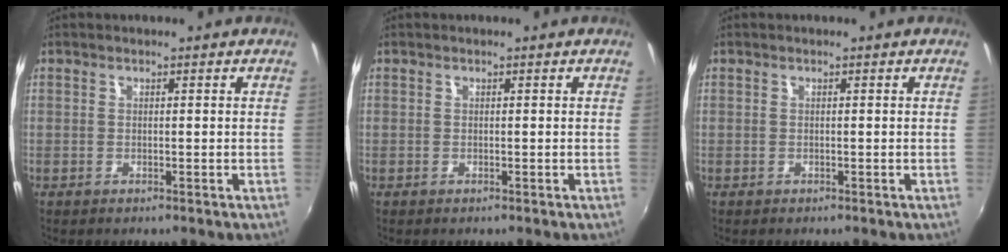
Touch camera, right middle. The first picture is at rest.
{"total": 0.0}
{"total": 0.0}